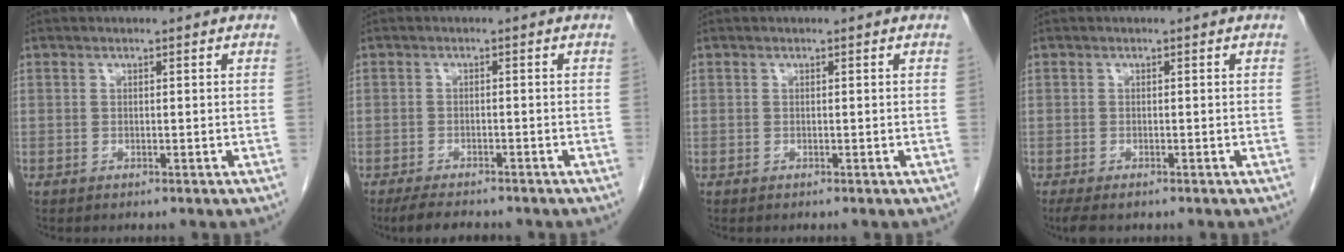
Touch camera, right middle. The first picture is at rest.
{"total": 5.0, "force": [-4.3, 1.1, 2.2], "torque": [-0.043, -0.013, -0.067]}
{"total": 0.0}
{"total": 3.1, "force": [-2.3, 1.1, 1.8], "torque": [-0.037, -0.011, -0.035]}